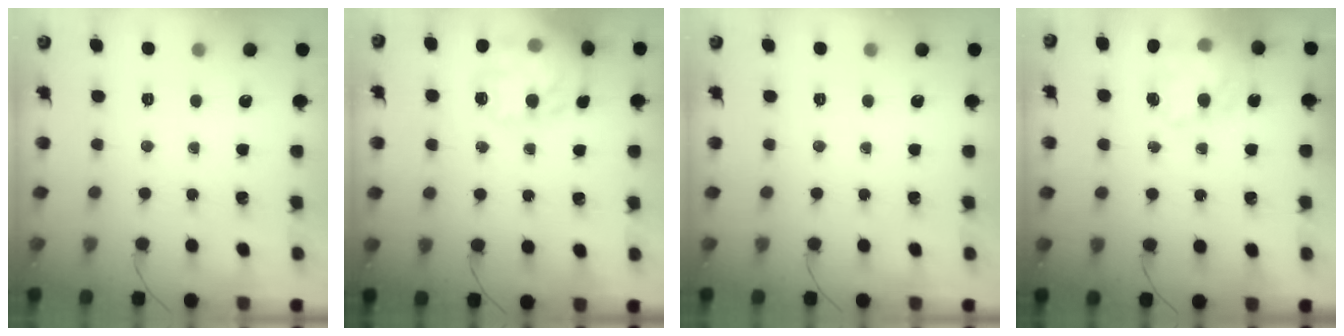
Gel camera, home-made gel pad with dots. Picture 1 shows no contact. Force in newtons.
{"total": 18.8, "press": 18.7, "slide": 1.5}
{"total": 0.0}
{"total": 19.4, "press": 19.1, "slide": 3.4}